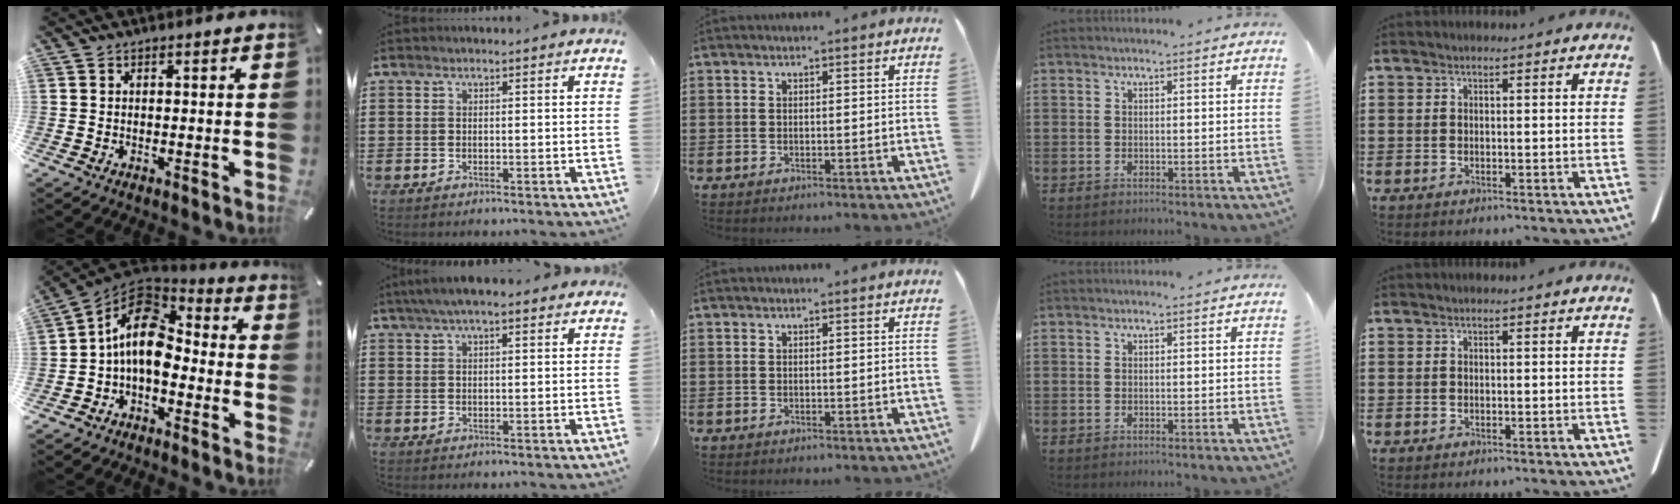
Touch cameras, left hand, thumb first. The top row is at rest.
{"thumb": {"total": 12.0, "force": [-1.8, 8.1, 8.8], "torque": [-0.168, 0.016, -0.035]}, "index": {"total": 3.7, "force": [2.4, 1.1, 2.7], "torque": [-0.056, 0.009, 0.042]}}